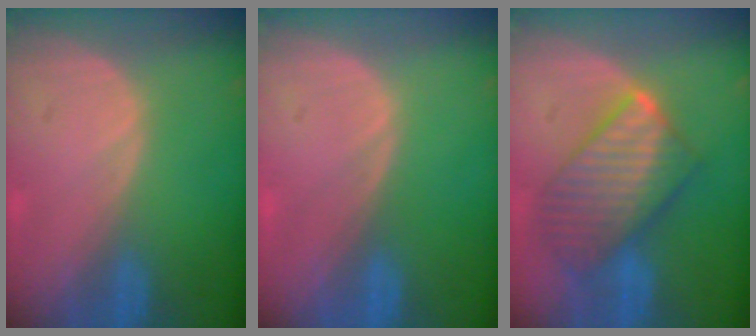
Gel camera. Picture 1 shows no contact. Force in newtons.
{"total": 0.0}
{"total": 9.6, "press": 9.5, "slide": 0.8}